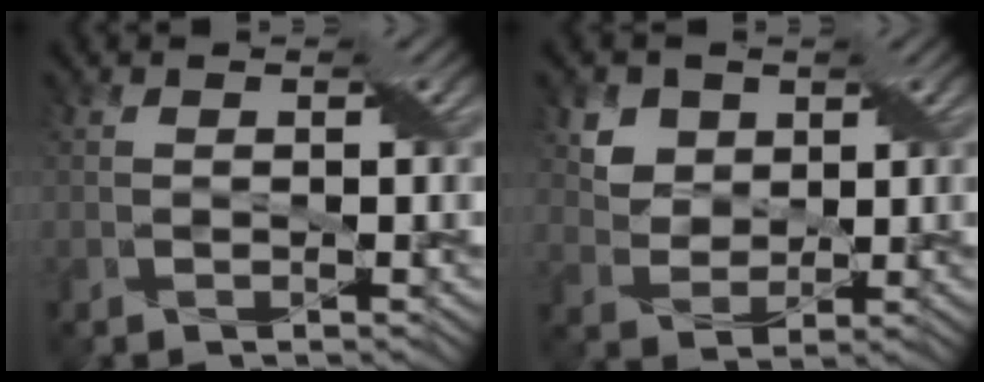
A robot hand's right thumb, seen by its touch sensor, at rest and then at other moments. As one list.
[{"total": 4.7, "force": [2.5, 3.7, 1.6], "torque": [-0.056, -0.015, 0.057]}]